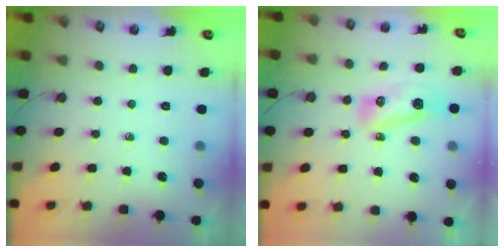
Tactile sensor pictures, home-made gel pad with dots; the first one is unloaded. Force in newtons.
{"total": 9.4, "press": 9.3, "slide": 1.2}